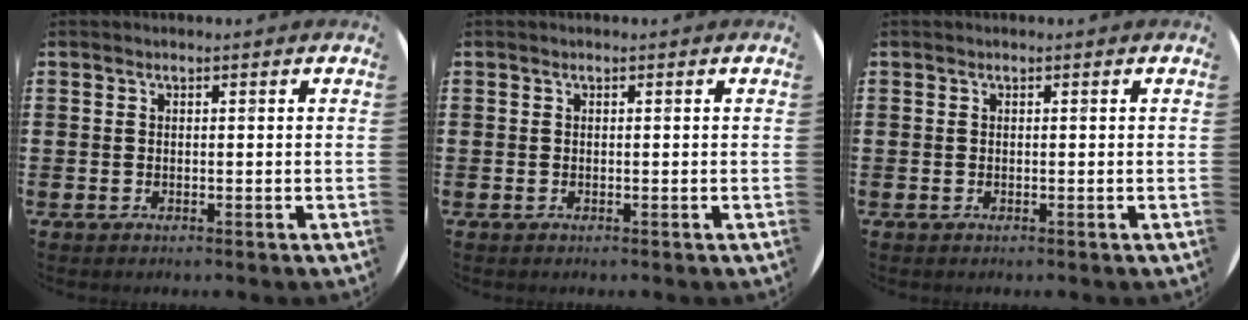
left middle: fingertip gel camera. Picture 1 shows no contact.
{"total": 0.0}
{"total": 0.0}